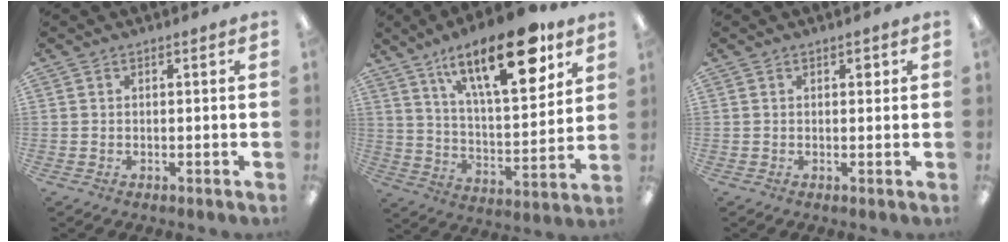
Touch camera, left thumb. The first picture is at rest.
{"total": 22.7, "force": [13.4, 8.4, 16.3], "torque": [-0.246, -0.067, 0.216]}
{"total": 1.6, "force": [0.7, 0.9, 1.2], "torque": [-0.008, -0.003, 0.008]}